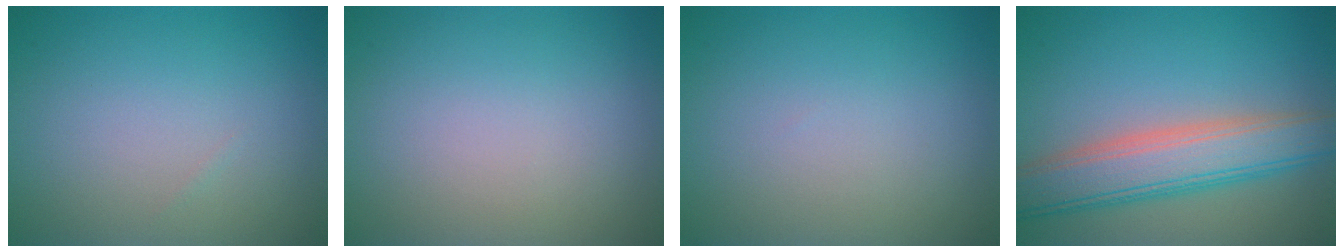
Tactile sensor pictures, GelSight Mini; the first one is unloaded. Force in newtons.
{"total": 0.0}
{"total": 0.0}
{"total": 6.9, "press": 6.9, "slide": 0.2}